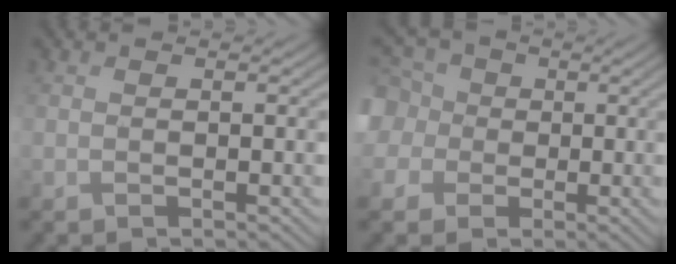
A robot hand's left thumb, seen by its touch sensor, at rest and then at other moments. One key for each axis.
{"total": 9.2, "fx": 0.8, "fy": 8.2, "fz": 4.1, "tx": -0.150, "ty": 0.012, "tz": -0.009}